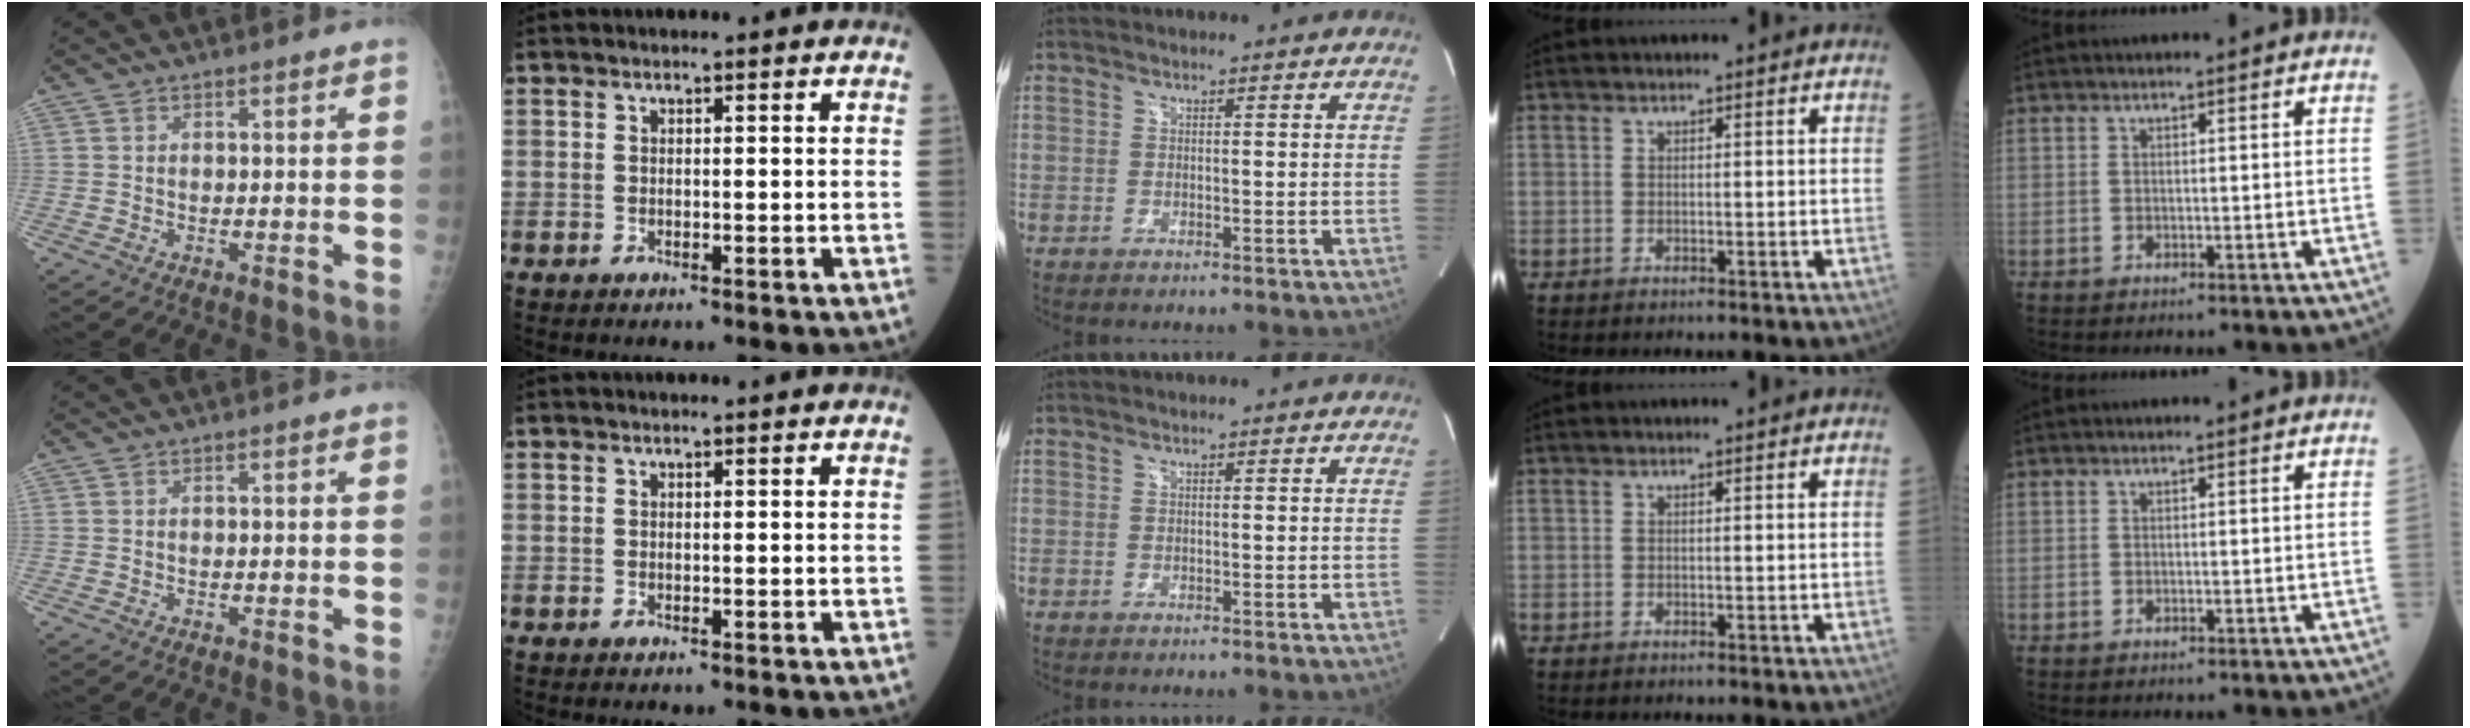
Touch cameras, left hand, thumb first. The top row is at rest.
{}